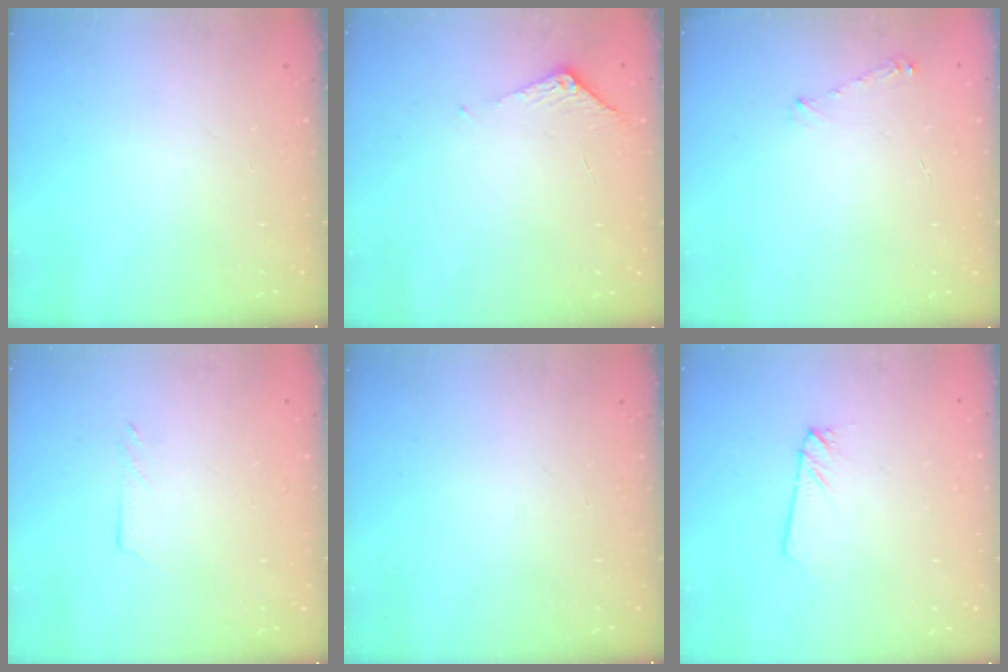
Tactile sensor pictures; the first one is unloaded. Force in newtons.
{"total": 6.4, "press": 6.4, "slide": 0.6}
{"total": 3.9, "press": 3.9, "slide": 0.5}
{"total": 2.2, "press": 2.2, "slide": 0.2}
{"total": 0.0}
{"total": 1.6, "press": 1.6, "slide": 0.0}